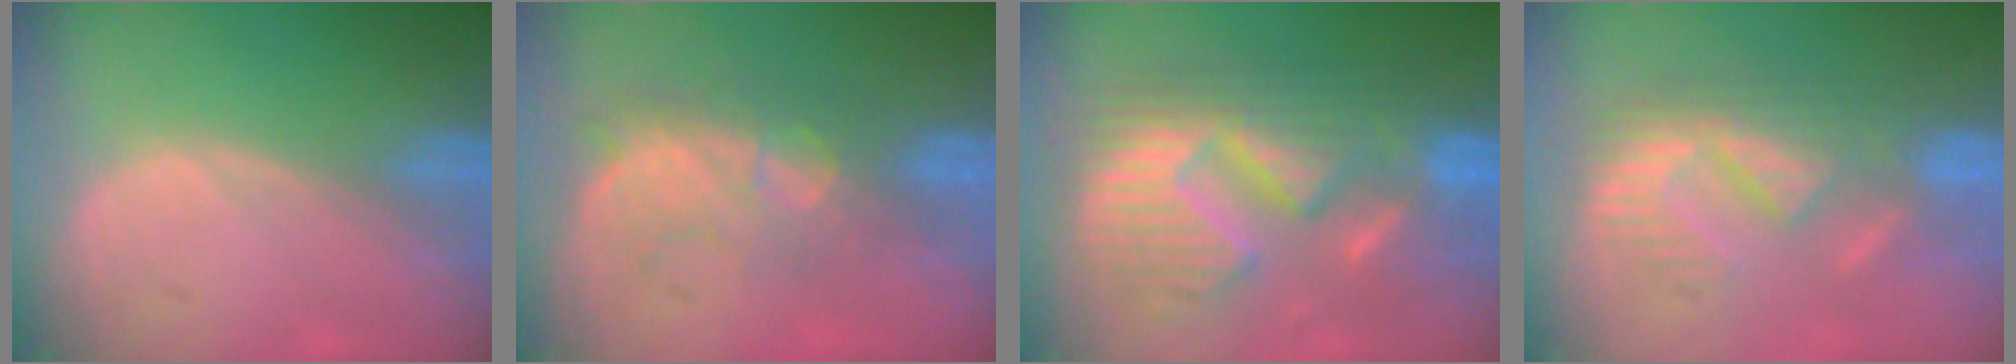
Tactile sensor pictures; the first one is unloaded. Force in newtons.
{"total": 7.7, "press": 7.4, "slide": 2.1}
{"total": 13.2, "press": 13.1, "slide": 1.4}
{"total": 8.4, "press": 8.2, "slide": 1.9}